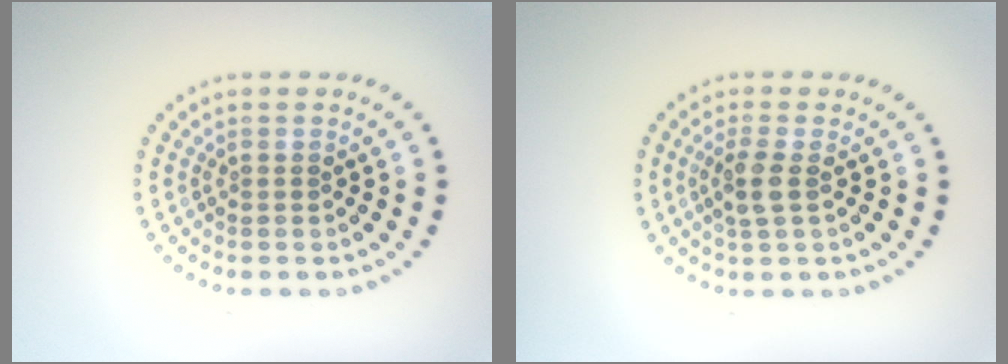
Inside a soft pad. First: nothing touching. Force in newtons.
{"total": 2.1, "press": 1.9, "slide": 0.8}